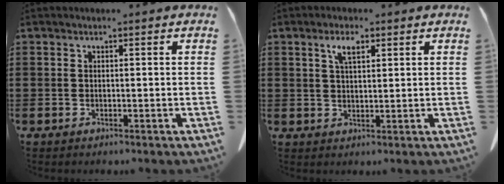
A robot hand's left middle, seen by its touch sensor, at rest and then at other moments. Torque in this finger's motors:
{"motor_torque": [1.22, 0.91, 0.27, 0.07]}